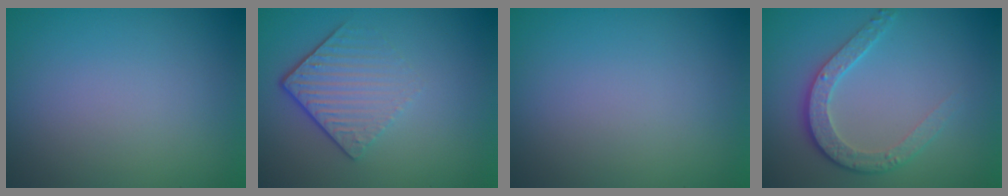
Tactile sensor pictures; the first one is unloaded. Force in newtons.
{"total": 4.3, "press": 2.9, "slide": 3.2}
{"total": 0.0}
{"total": 3.9, "press": 2.9, "slide": 2.5}